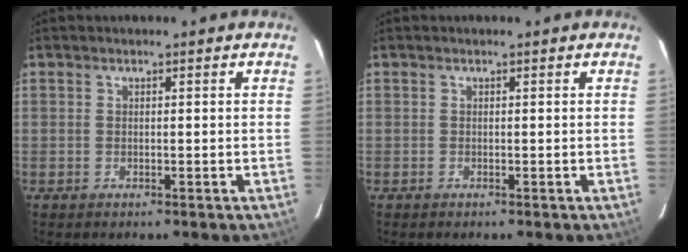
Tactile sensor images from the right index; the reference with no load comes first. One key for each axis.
{"total": 0.0}